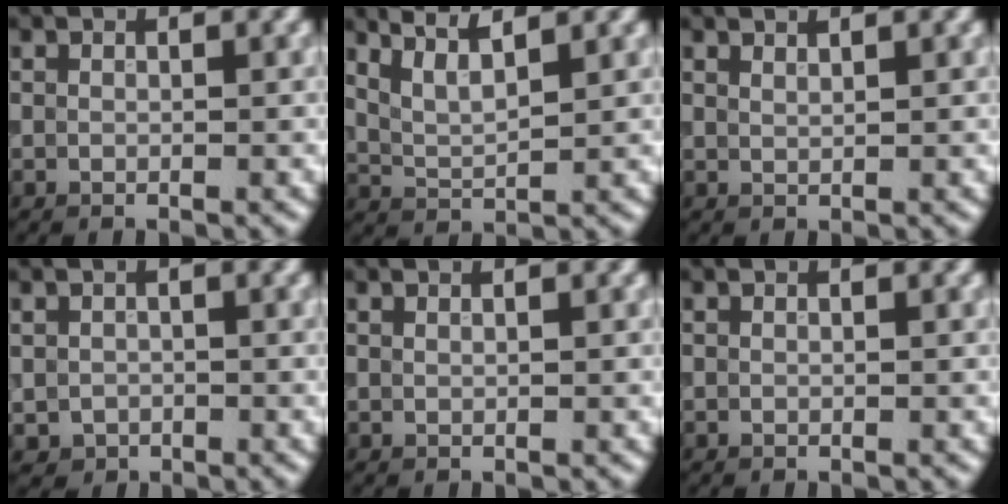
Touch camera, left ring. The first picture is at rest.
{"total": 3.5, "force": [3.0, 0.6, 1.8], "torque": [-0.035, 0.022, 0.054]}
{"total": 1.1, "force": [1.1, 0.1, 0.2], "torque": [0.004, 0.005, 0.015]}
{"total": 0.8, "force": [-0.2, 0.7, -0.3], "torque": [0.005, 0.005, 0.001]}
{"total": 0.8, "force": [0.5, 0.3, 0.5], "torque": [-0.001, 0.006, 0.001]}
{"total": 0.0}